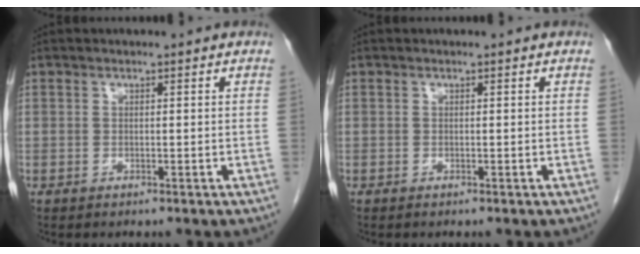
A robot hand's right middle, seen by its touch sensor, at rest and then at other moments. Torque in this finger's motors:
{"motor_torque": [-0.14, 0.24, -0.15, -0.02]}